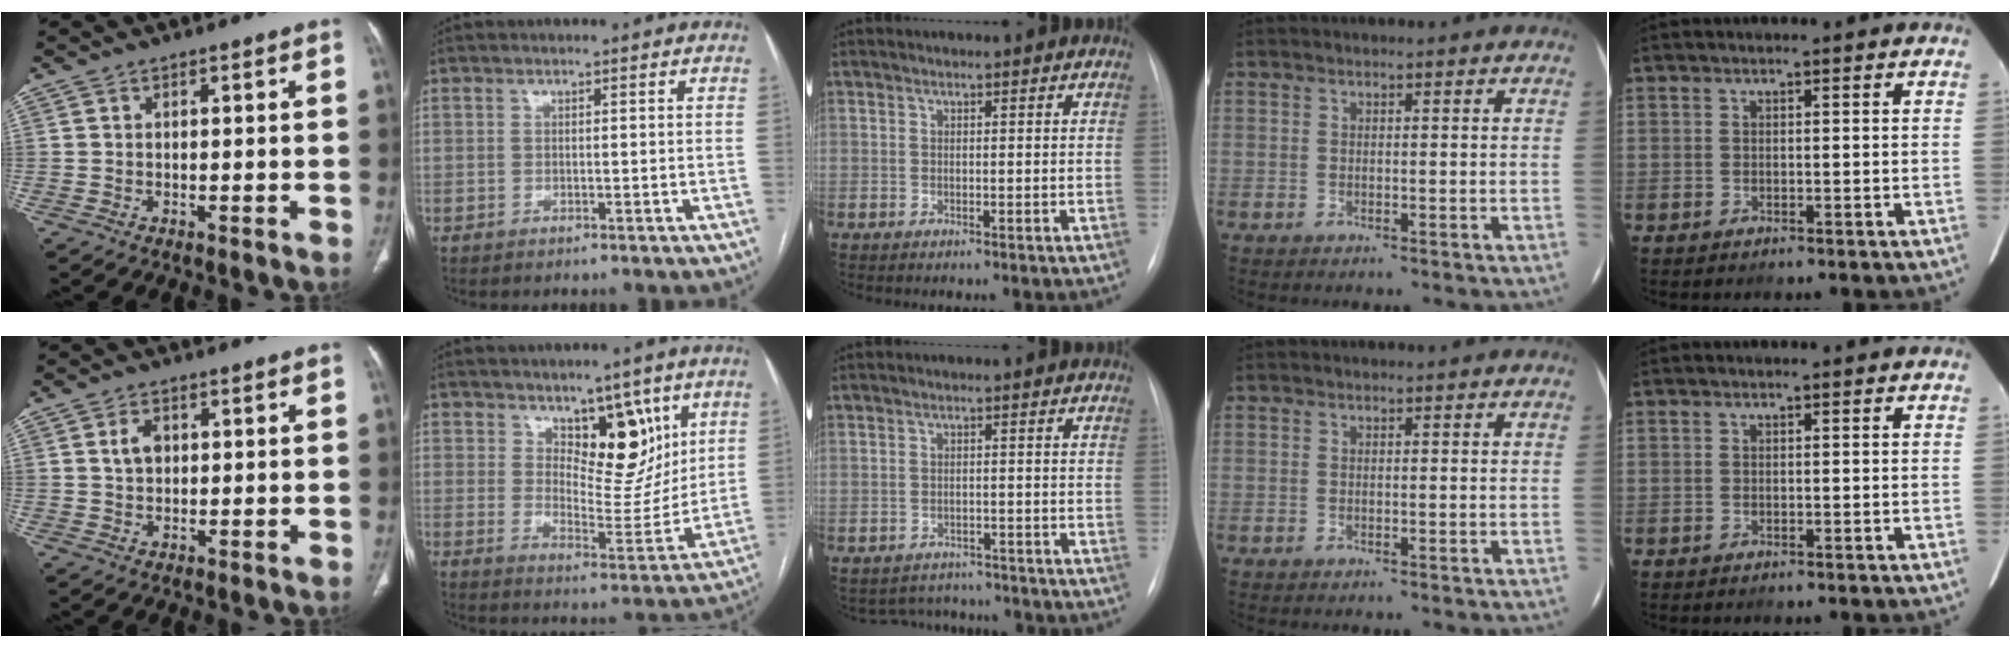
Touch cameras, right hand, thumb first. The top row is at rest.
{"thumb": {"total": 3.4, "force": [0.8, 2.4, 2.3], "torque": [-0.039, 0.002, 0.015]}, "index": {"total": 9.8, "force": [5.5, 4.7, 6.7], "torque": [-0.086, -0.008, 0.096]}, "middle": {"total": 5.7, "force": [-5.3, 2.0, -0.4], "torque": [0.006, 0.015, -0.066]}}